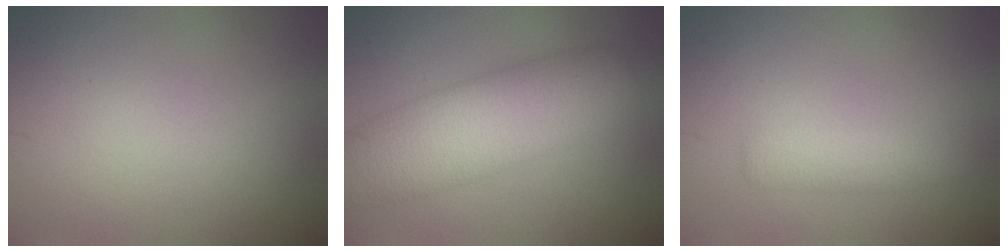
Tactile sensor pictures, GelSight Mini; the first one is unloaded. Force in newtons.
{"total": 9.5, "press": 9.5, "slide": 0.3}
{"total": 2.2, "press": 2.2, "slide": 0.0}